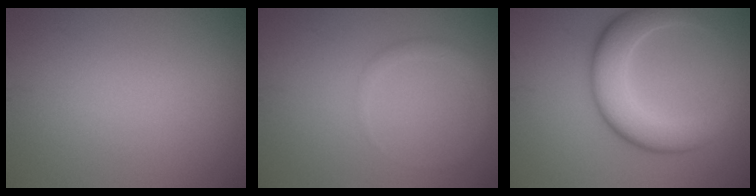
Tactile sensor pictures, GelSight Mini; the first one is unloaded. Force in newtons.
{"total": 1.5, "press": 1.5, "slide": 0.2}
{"total": 6.7, "press": 6.7, "slide": 0.0}